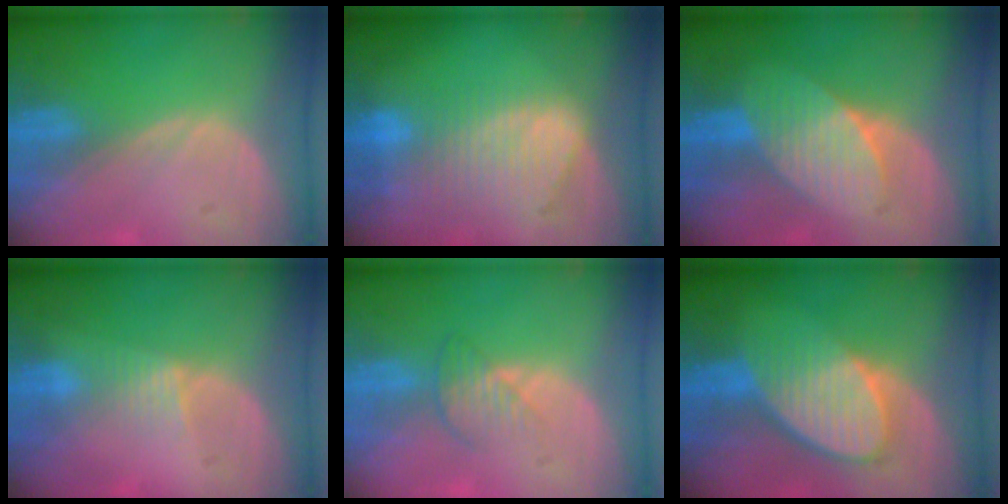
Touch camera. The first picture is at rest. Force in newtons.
{"total": 9.5, "press": 8.2, "slide": 4.7}
{"total": 7.4, "press": 7.0, "slide": 2.2}
{"total": 2.6, "press": 2.4, "slide": 0.9}
{"total": 3.7, "press": 3.3, "slide": 1.8}
{"total": 9.0, "press": 8.1, "slide": 3.9}